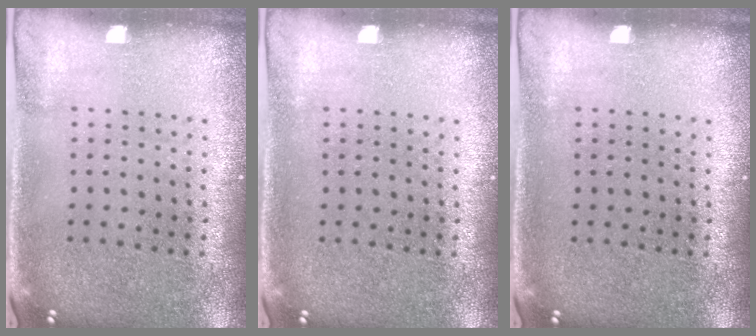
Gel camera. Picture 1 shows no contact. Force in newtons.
{"total": 0.0}
{"total": 0.0}